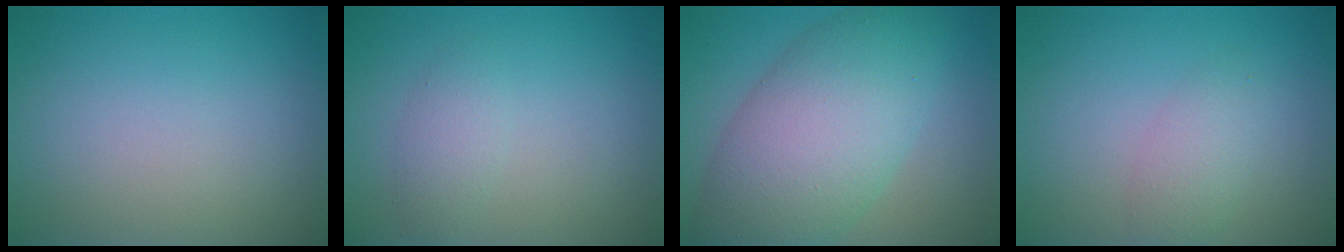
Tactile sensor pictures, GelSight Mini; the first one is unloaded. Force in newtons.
{"total": 1.8, "press": 1.8, "slide": 0.1}
{"total": 9.9, "press": 9.9, "slide": 0.4}
{"total": 2.2, "press": 2.2, "slide": 0.2}